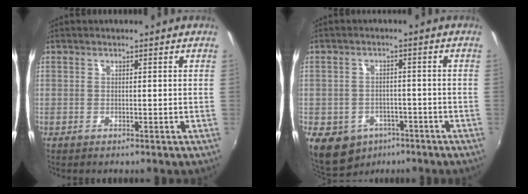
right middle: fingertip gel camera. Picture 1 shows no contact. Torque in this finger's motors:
{"motor_torque": [1.18, -0.96, 0.29, 0.08]}